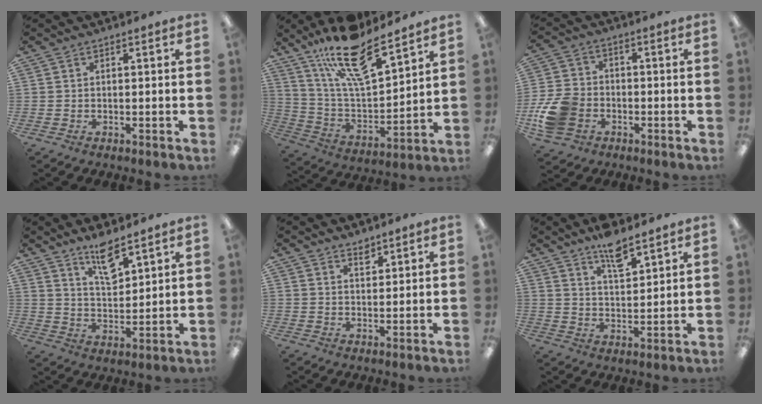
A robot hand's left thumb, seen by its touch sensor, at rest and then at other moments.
{"total": 18.7, "force": [13.9, 5.9, 11.0], "torque": [-0.197, -0.081, 0.239]}
{"total": 11.0, "force": [-3.8, 8.4, 6.1], "torque": [-0.128, 0.026, -0.067]}
{"total": 8.6, "force": [6.8, 2.6, 4.7], "torque": [-0.079, -0.040, 0.117]}
{"total": 2.6, "force": [2.3, 0.9, 0.8], "torque": [-0.003, -0.015, 0.040]}
{"total": 7.8, "force": [6.2, 2.3, 4.2], "torque": [-0.066, -0.036, 0.107]}